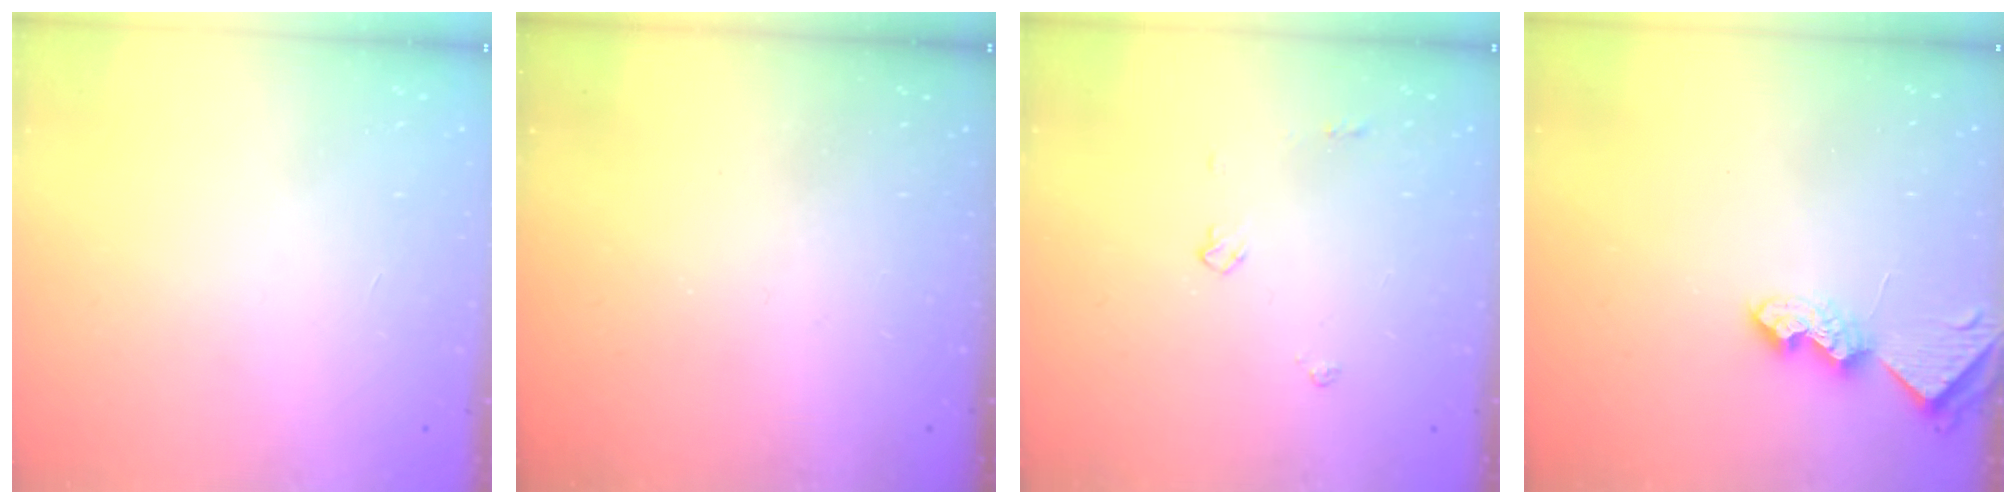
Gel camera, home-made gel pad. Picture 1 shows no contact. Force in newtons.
{"total": 0.0}
{"total": 4.6, "press": 4.5, "slide": 0.6}
{"total": 6.3, "press": 6.3, "slide": 0.5}